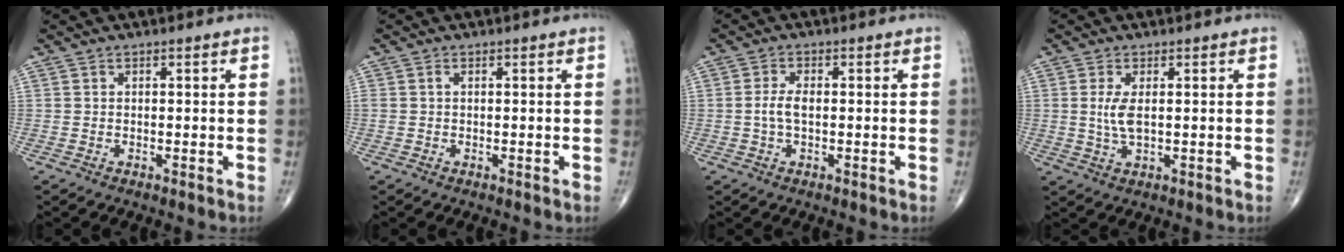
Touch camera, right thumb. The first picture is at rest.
{"total": 0.6, "force": [0.0, 0.4, 0.5], "torque": [-0.015, 0.003, 0.002]}
{"total": 3.1, "force": [-0.2, 1.4, 2.8], "torque": [-0.063, 0.006, -0.006]}
{"total": 4.0, "force": [0.4, 1.5, 3.7], "torque": [-0.086, -0.007, 0.012]}